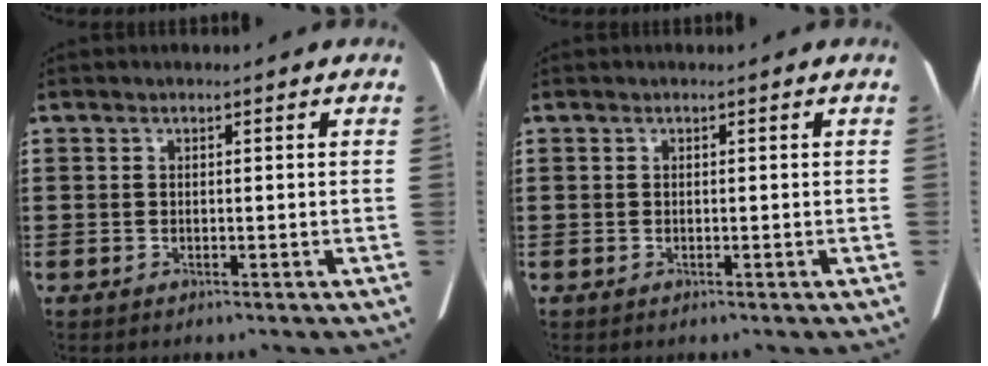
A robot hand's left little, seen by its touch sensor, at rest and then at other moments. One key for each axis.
{"total": 0.0}